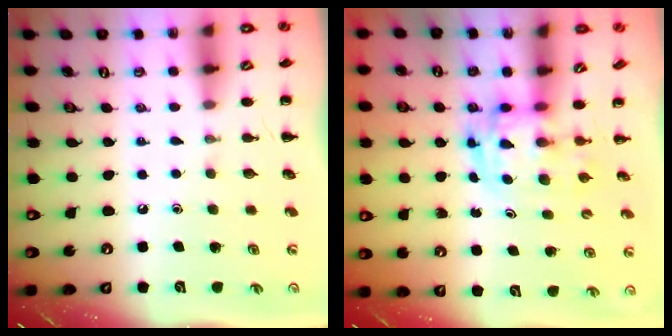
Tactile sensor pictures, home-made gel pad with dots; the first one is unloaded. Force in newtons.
{"total": 3.0, "press": 3.0, "slide": 0.5}